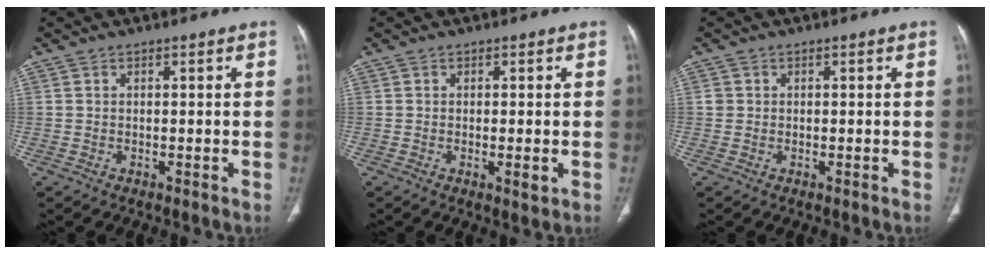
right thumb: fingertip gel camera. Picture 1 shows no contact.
{"total": 1.9, "force": [-0.4, 0.4, 1.8], "torque": [-0.034, -0.008, -0.007]}
{"total": 0.8, "force": [0.1, 0.8, 0.0], "torque": [0.006, 0.004, 0.003]}